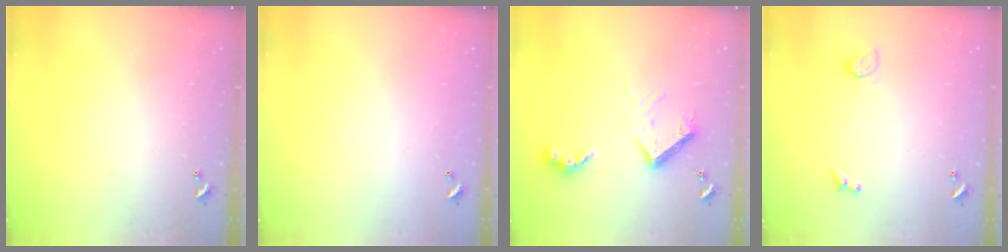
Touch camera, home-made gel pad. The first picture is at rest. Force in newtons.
{"total": 2.8, "press": 2.8, "slide": 0.1}
{"total": 12.0, "press": 12.0, "slide": 0.0}
{"total": 1.3, "press": 1.2, "slide": 0.5}